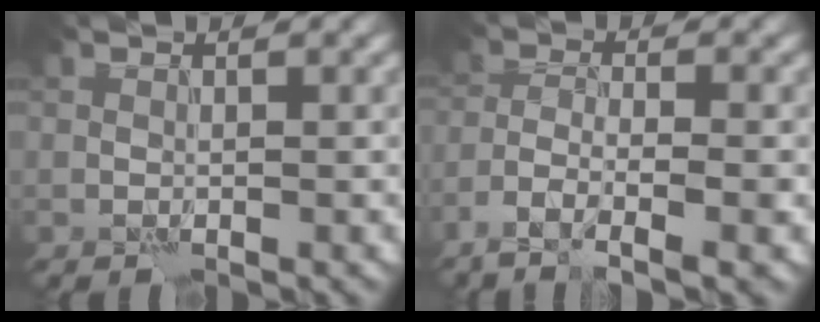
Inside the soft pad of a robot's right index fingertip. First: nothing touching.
{"total": 4.5, "force": [-3.0, 0.9, 3.3], "torque": [-0.061, -0.001, -0.057]}